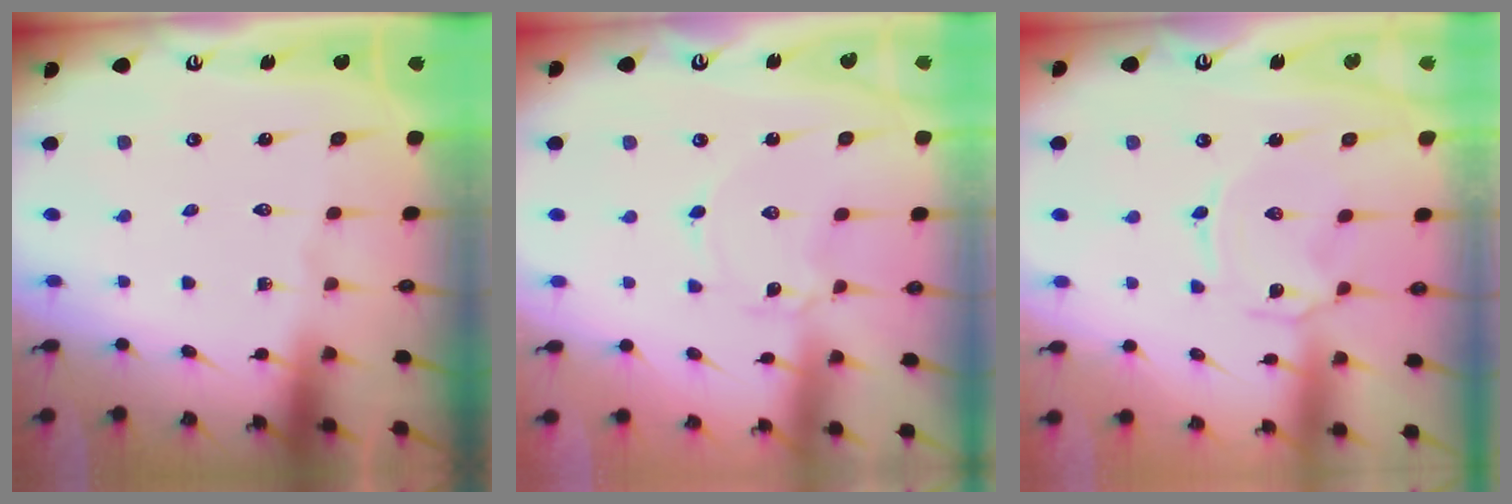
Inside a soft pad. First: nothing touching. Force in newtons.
{"total": 1.4, "press": 1.4, "slide": 0.1}
{"total": 1.2, "press": 1.1, "slide": 0.4}